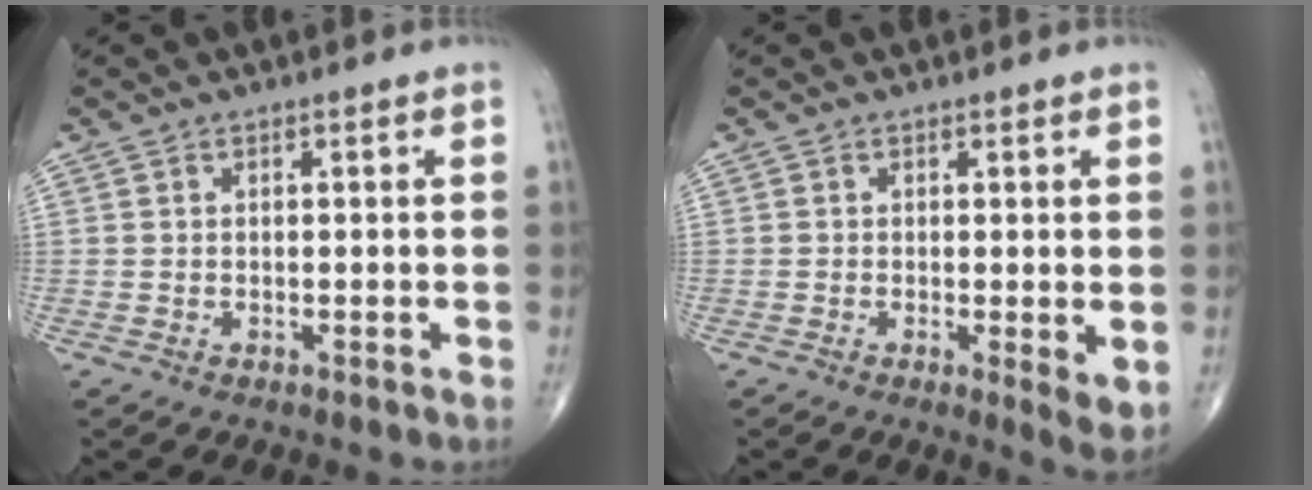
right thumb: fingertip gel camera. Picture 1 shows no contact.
{"total": 3.8, "force": [-0.3, 1.1, 3.6], "torque": [-0.057, -0.014, -0.008]}